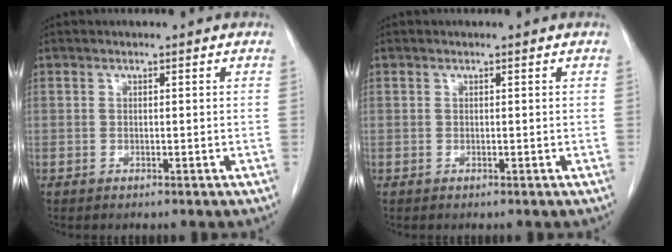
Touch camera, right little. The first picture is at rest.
{"total": 0.0}